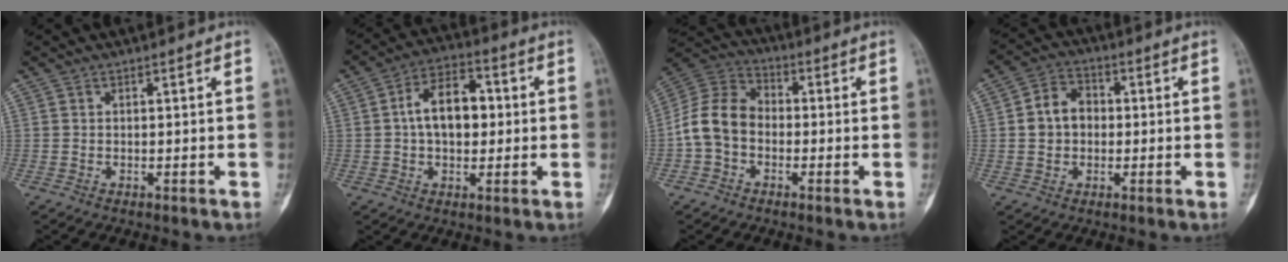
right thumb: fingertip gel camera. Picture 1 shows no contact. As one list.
[{"total": 10.9, "force": [0.8, 6.7, 8.5], "torque": [-0.121, 0.023, 0.005]}, {"total": 10.5, "force": [-1.9, 7.9, 6.6], "torque": [-0.123, 0.035, -0.051]}, {"total": 7.3, "force": [0.2, 5.8, 4.4], "torque": [-0.062, 0.020, -0.005]}]